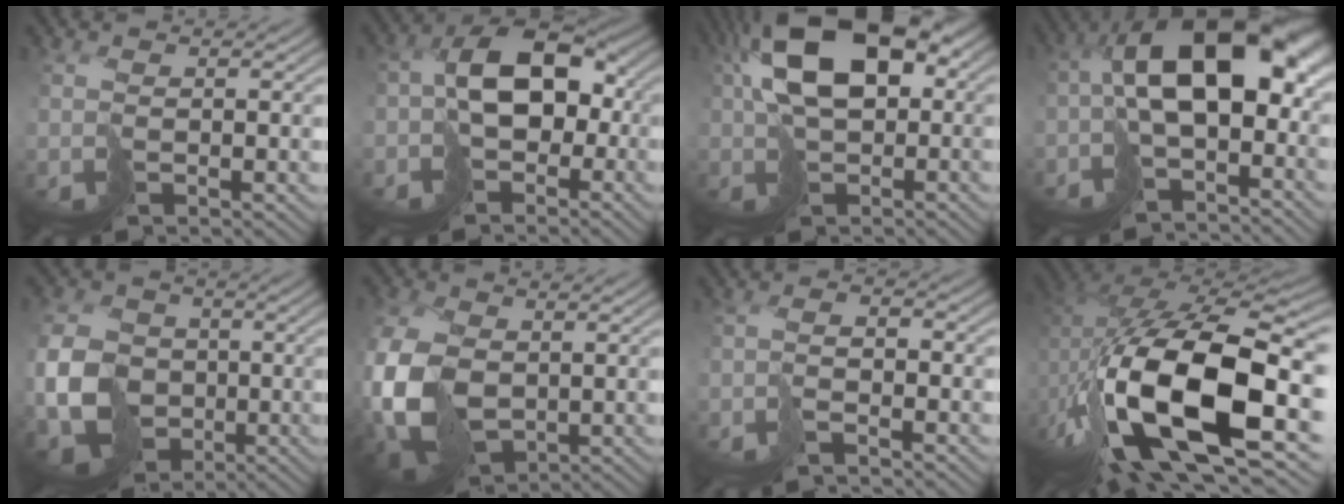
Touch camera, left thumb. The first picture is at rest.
{"total": 10.3, "force": [-2.0, 6.7, 7.5], "torque": [-0.131, 0.001, -0.044]}
{"total": 12.8, "force": [2.3, 7.1, 10.4], "torque": [-0.187, 0.005, 0.036]}
{"total": 15.2, "force": [-1.8, 7.8, 12.9], "torque": [-0.212, 0.005, -0.029]}
{"total": 9.9, "force": [-1.7, 8.3, 5.1], "torque": [-0.133, -0.014, -0.040]}
{"total": 11.4, "force": [-1.7, 8.2, 7.8], "torque": [-0.221, -0.020, -0.031]}
{"total": 2.3, "force": [-1.8, 0.3, 1.5], "torque": [-0.028, -0.001, -0.042]}
{"total": 18.7, "force": [-3.4, 11.0, 14.7], "torque": [-0.302, -0.043, -0.035]}